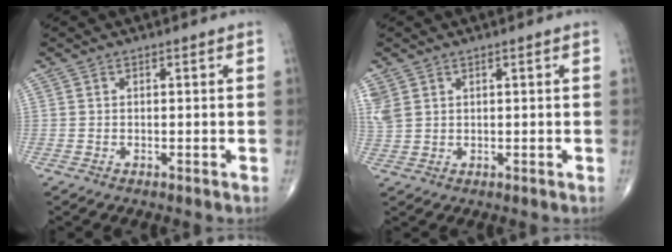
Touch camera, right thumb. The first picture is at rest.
{"total": 3.4, "force": [1.7, 2.4, 1.6], "torque": [-0.042, 0.003, 0.046]}